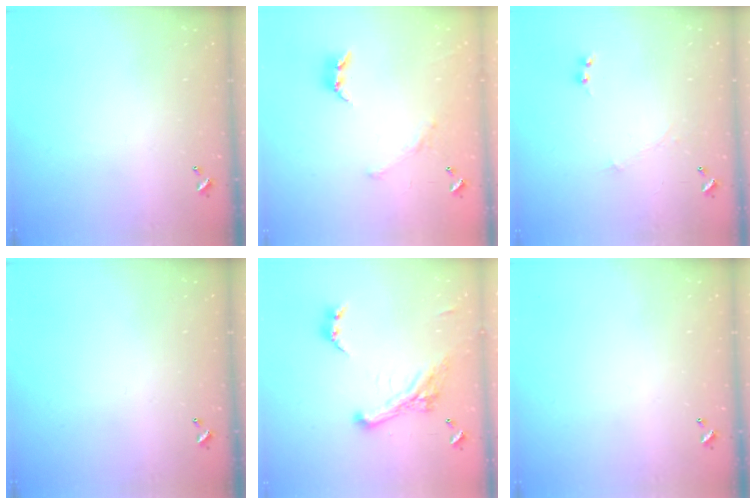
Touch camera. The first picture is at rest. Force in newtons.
{"total": 2.3, "press": 2.0, "slide": 1.0}
{"total": 0.0}
{"total": 0.0}
{"total": 5.6, "press": 5.3, "slide": 1.6}
{"total": 0.0}